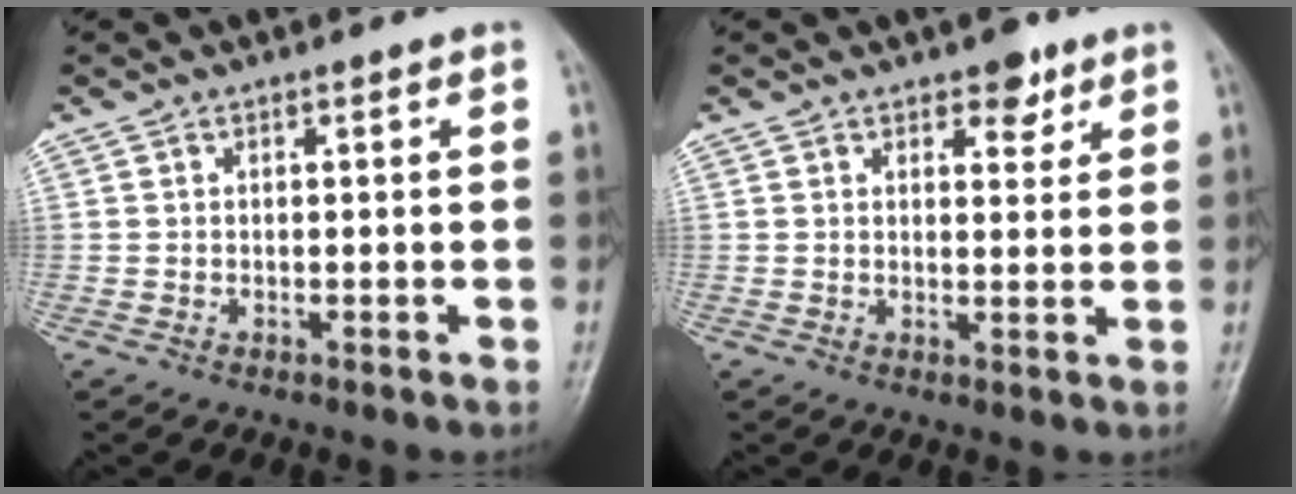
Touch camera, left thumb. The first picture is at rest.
{"total": 4.2, "force": [2.8, 2.2, 2.2], "torque": [-0.008, -0.015, 0.039]}